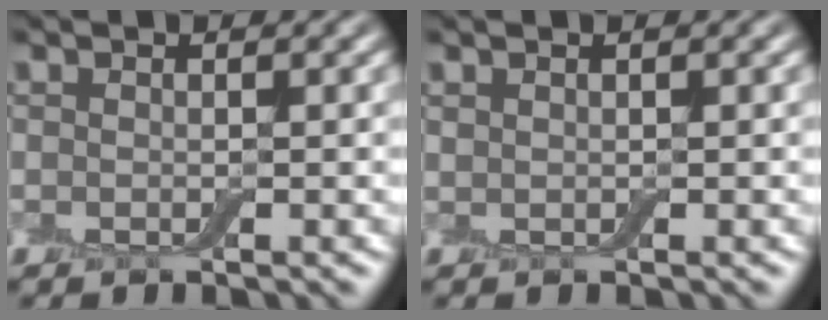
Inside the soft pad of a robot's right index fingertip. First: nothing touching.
{"total": 0.0}